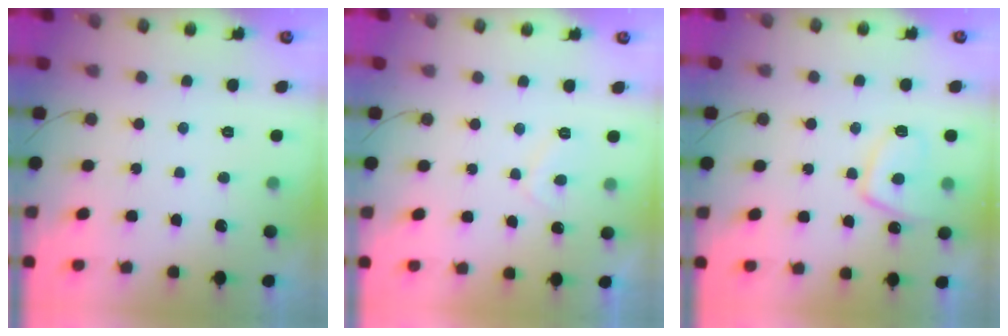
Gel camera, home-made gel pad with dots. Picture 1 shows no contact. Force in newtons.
{"total": 3.4, "press": 3.3, "slide": 0.8}
{"total": 9.3, "press": 9.2, "slide": 1.2}